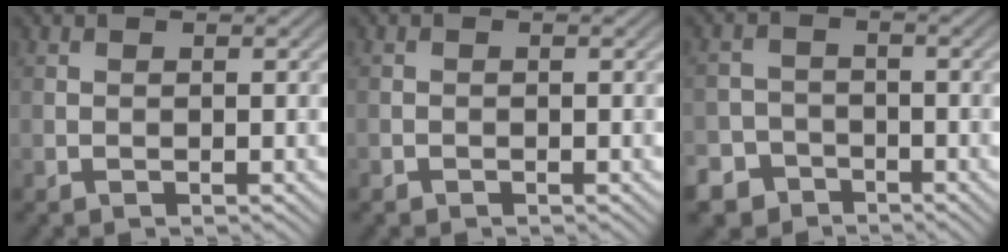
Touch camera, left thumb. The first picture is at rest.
{"total": 0.5, "force": [-0.4, 0.3, 0.1], "torque": [0.001, -0.004, -0.008]}
{"total": 6.1, "force": [-4.4, 4.2, 0.9], "torque": [-0.005, -0.013, -0.087]}